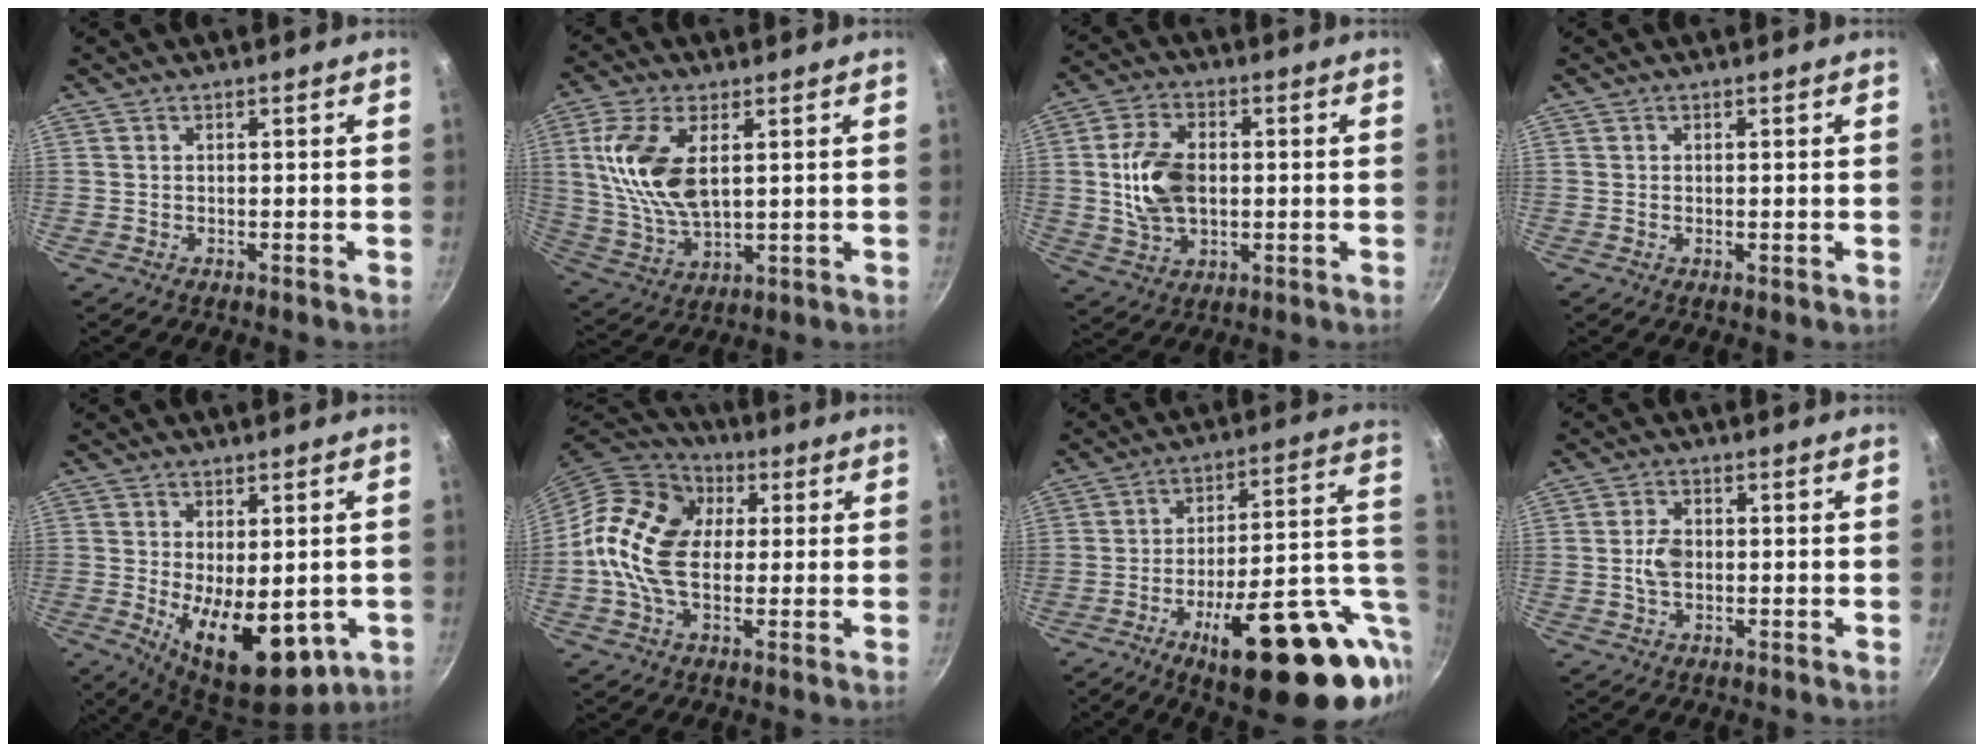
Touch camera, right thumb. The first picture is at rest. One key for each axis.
{"total": 13.7, "fx": 3.3, "fy": 7.1, "fz": 11.3, "tx": -0.221, "ty": -0.011, "tz": 0.071}
{"total": 11.5, "fx": 0.4, "fy": 7.5, "fz": 8.8, "tx": -0.153, "ty": 0.008, "tz": 0.006}
{"total": 0.6, "fx": -0.1, "fy": 0.2, "fz": 0.5, "tx": -0.009, "ty": -0.001, "tz": -0.001}
{"total": 15.2, "fx": -3.0, "fy": 7.6, "fz": 12.8, "tx": -0.169, "ty": -0.023, "tz": -0.024}
{"total": 16.6, "fx": 1.5, "fy": 11.3, "fz": 12.0, "tx": -0.193, "ty": 0.017, "tz": 0.004}
{"total": 27.1, "fx": -7.3, "fy": 10.0, "fz": 24.1, "tx": -0.294, "ty": 0.017, "tz": -0.090}
{"total": 4.1, "fx": -0.2, "fy": 2.7, "fz": 3.1, "tx": -0.053, "ty": 0.007, "tz": -0.008}